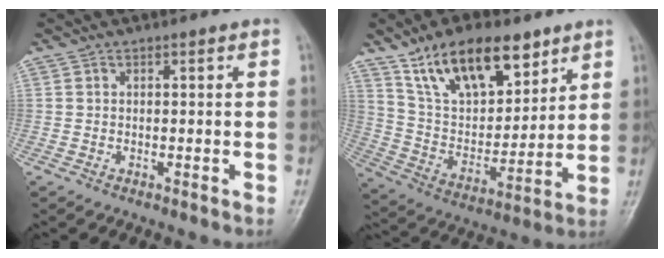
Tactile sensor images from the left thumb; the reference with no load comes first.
{"total": 19.0, "force": [12.0, 9.1, 11.6], "torque": [-0.148, -0.047, 0.222]}